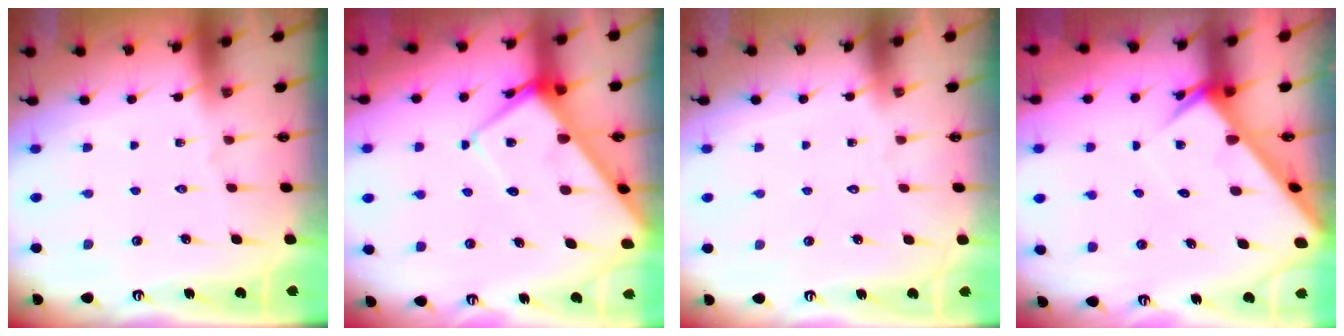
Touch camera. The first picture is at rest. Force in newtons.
{"total": 9.4, "press": 9.3, "slide": 0.9}
{"total": 1.6, "press": 1.6, "slide": 0.1}
{"total": 5.4, "press": 5.4, "slide": 0.5}